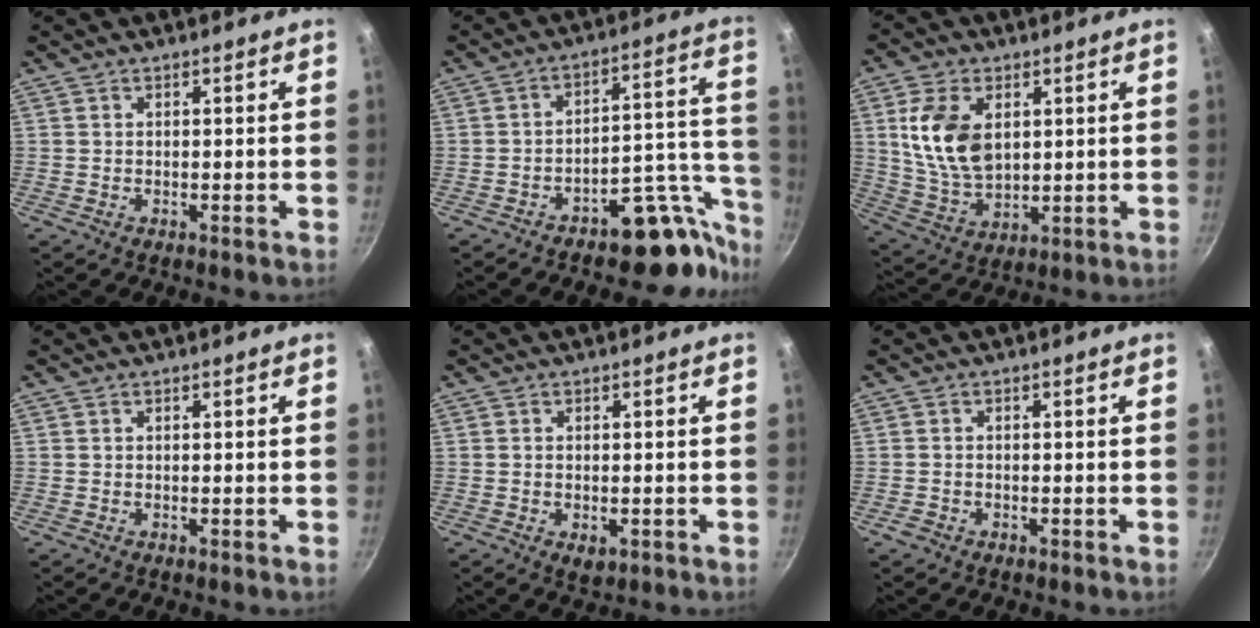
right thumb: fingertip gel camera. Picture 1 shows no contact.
{"total": 14.3, "force": [-10.4, 6.6, 7.2], "torque": [-0.013, 0.107, -0.149]}
{"total": 12.9, "force": [3.1, 8.2, 9.5], "torque": [-0.165, -0.021, 0.068]}
{"total": 0.0}
{"total": 2.6, "force": [-0.7, 1.6, 1.9], "torque": [-0.029, -0.007, -0.009]}
{"total": 1.5, "force": [-0.9, 1.1, 0.6], "torque": [-0.015, 0.007, -0.015]}